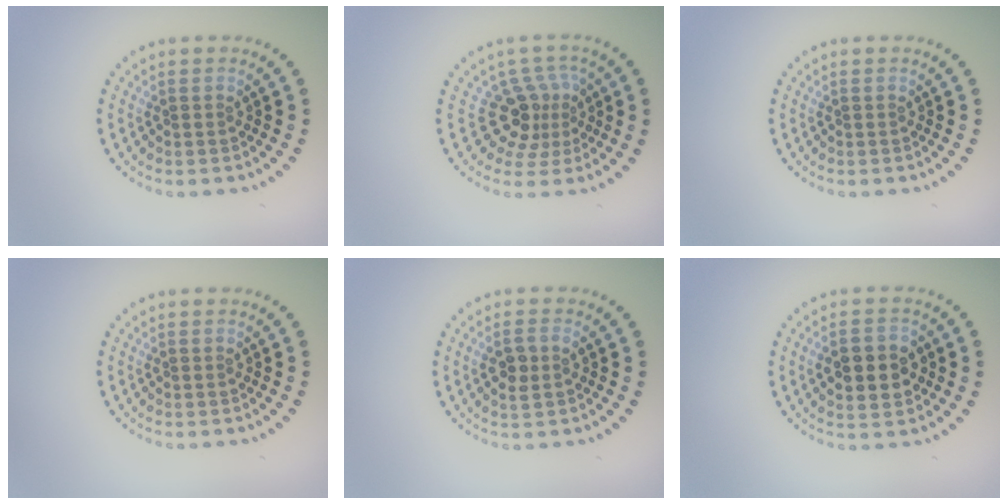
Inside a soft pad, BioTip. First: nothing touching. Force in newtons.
{"total": 3.7, "press": 2.6, "slide": 2.6}
{"total": 0.0}
{"total": 0.0}
{"total": 2.1, "press": 2.0, "slide": 0.5}
{"total": 4.5, "press": 4.5, "slide": 0.1}